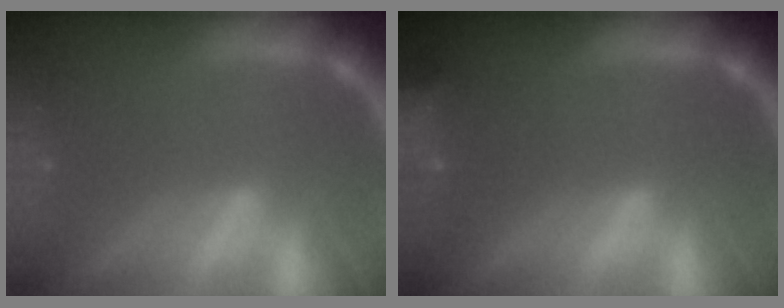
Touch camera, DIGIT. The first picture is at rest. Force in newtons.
{"total": 3.9}